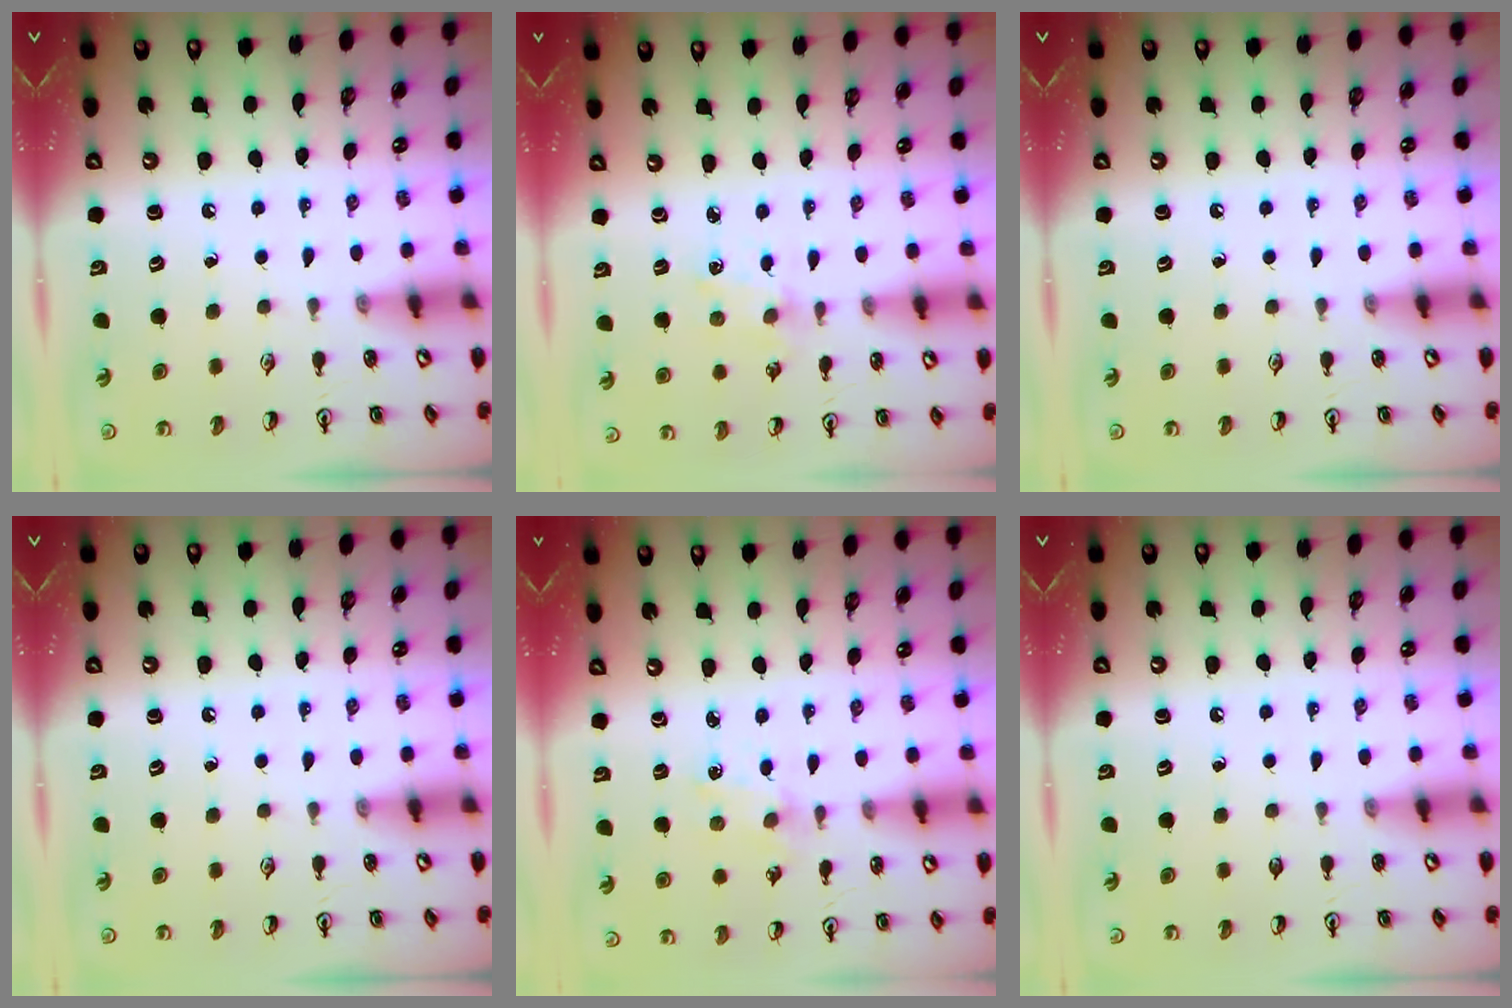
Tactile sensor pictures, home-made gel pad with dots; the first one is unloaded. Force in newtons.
{"total": 2.3, "press": 2.2, "slide": 0.4}
{"total": 0.0}
{"total": 0.0}
{"total": 1.3, "press": 1.3, "slide": 0.2}
{"total": 0.0}